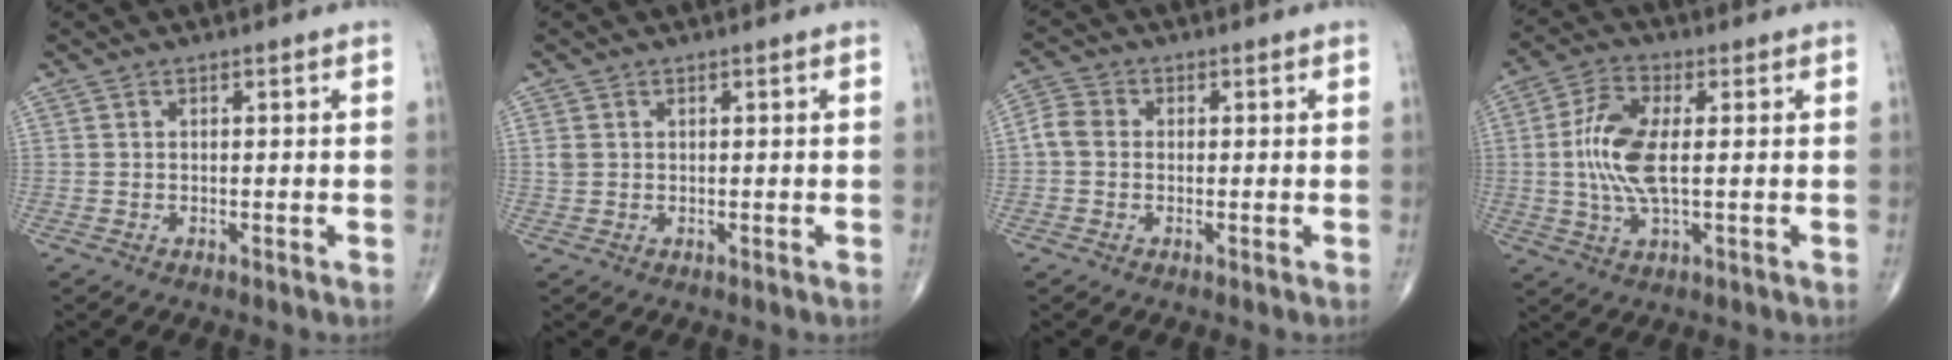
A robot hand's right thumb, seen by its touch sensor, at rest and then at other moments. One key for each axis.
{"total": 1.4, "fx": 0.4, "fy": 1.1, "fz": 0.7, "tx": -0.014, "ty": 0.001, "tz": 0.011}
{"total": 3.9, "fx": -0.2, "fy": 3.3, "fz": 2.1, "tx": -0.040, "ty": 0.012, "tz": -0.011}
{"total": 10.2, "fx": 0.3, "fy": 4.0, "fz": 9.4, "tx": -0.209, "ty": 0.001, "tz": 0.004}